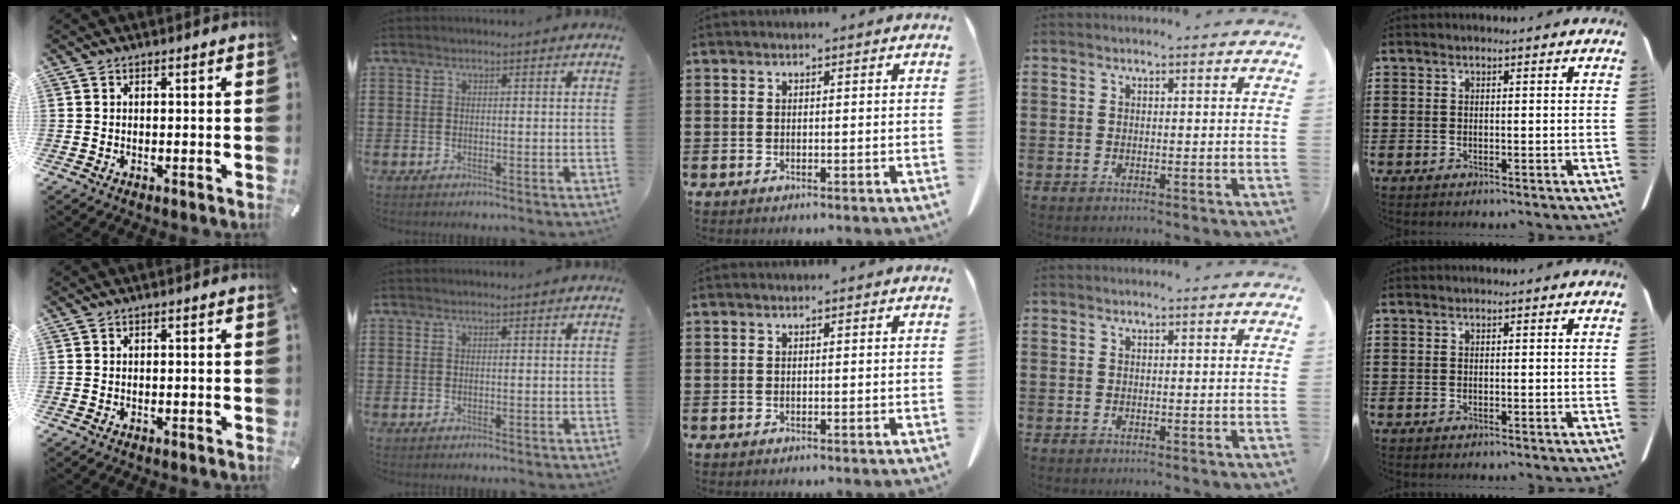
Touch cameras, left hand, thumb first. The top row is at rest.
{}